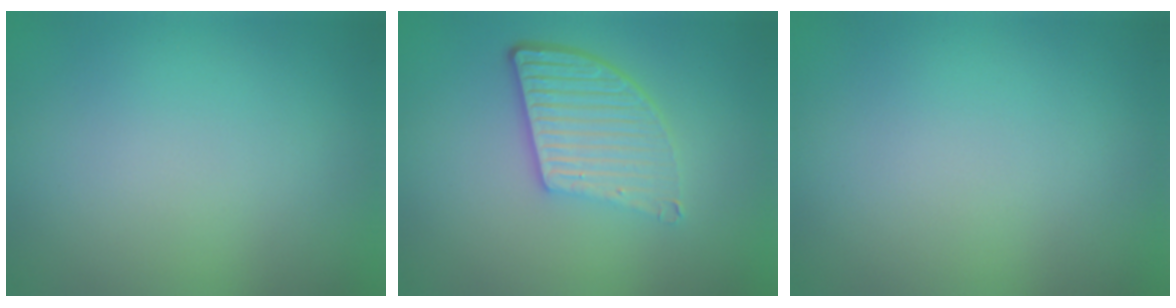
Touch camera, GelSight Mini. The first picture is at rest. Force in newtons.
{"total": 5.3, "press": 3.8, "slide": 3.7}
{"total": 0.0}